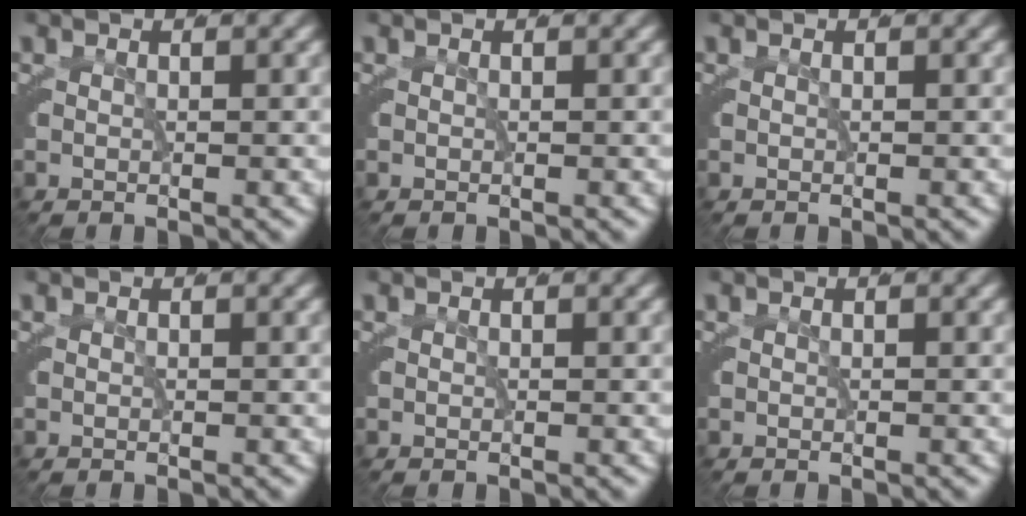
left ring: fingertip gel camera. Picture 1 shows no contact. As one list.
[{"total": 0.0}, {"total": 0.0}, {"total": 0.0}, {"total": 0.0}, {"total": 0.0}]